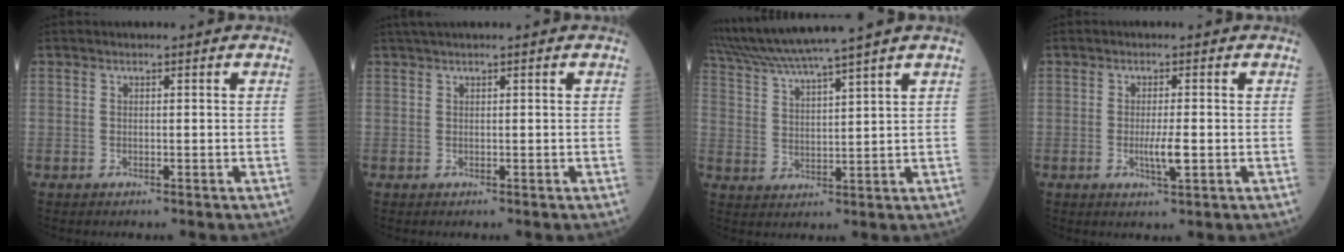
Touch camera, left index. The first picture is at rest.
{"total": 1.5, "force": [1.1, -0.2, 1.0], "torque": [-0.023, 0.018, 0.025]}
{"total": 11.1, "force": [9.6, -2.2, 5.1], "torque": [-0.095, 0.016, 0.172]}
{"total": 3.1, "force": [-0.6, 0.2, 3.1], "torque": [-0.058, -0.009, -0.011]}